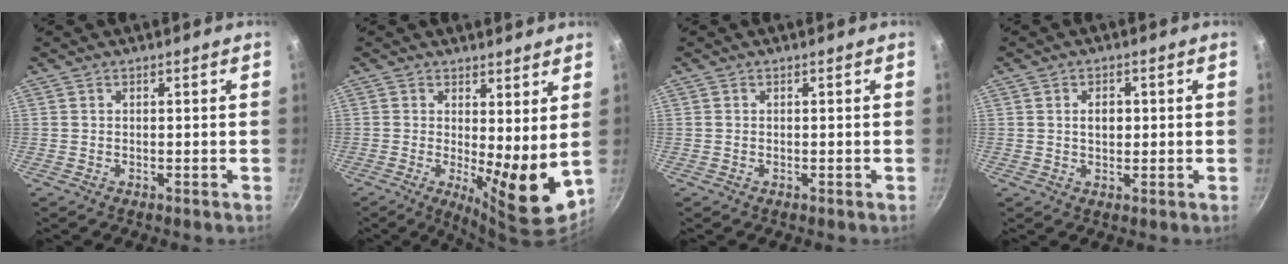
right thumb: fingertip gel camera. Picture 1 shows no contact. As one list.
[{"total": 10.2, "force": [0.9, 3.2, 9.6], "torque": [-0.126, -0.034, 0.018]}, {"total": 0.0}, {"total": 3.2, "force": [0.4, 2.1, 2.3], "torque": [-0.025, 0.002, 0.007]}]